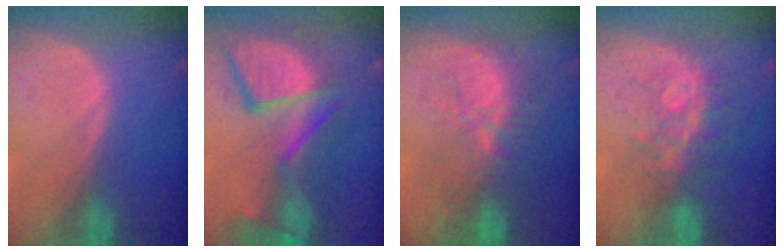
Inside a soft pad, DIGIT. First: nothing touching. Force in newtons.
{"total": 13.2, "press": 11.2, "slide": 7.0}
{"total": 9.3, "press": 8.9, "slide": 2.5}
{"total": 8.4, "press": 7.0, "slide": 4.5}